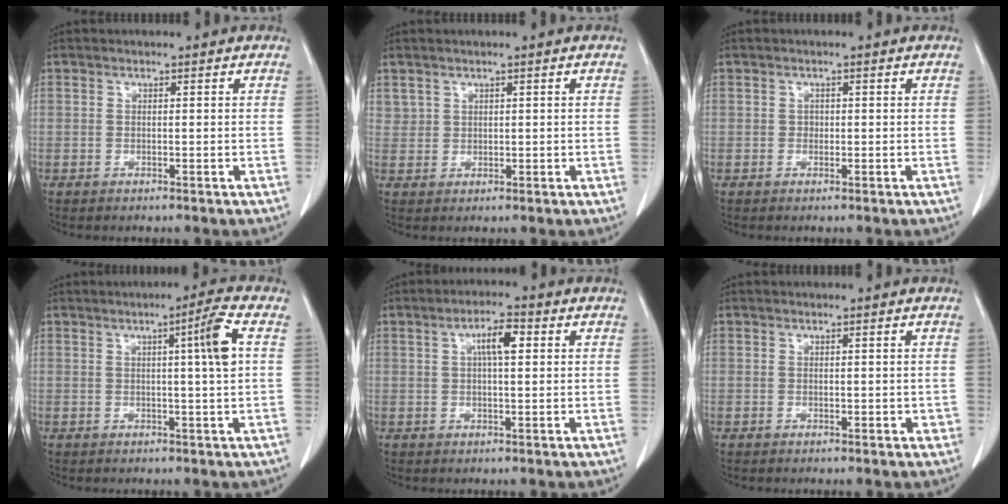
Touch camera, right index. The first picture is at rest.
{"total": 1.8, "force": [1.2, 1.4, 0.1], "torque": [0.007, 0.003, 0.023]}
{"total": 0.7, "force": [-0.1, 0.6, 0.2], "torque": [0.002, 0.003, -0.001]}
{"total": 5.4, "force": [1.0, -1.0, 5.2], "torque": [-0.080, 0.000, 0.016]}
{"total": 4.6, "force": [1.3, 1.1, 4.3], "torque": [-0.076, 0.010, 0.021]}
{"total": 1.1, "force": [-0.1, 0.7, 0.8], "torque": [-0.007, 0.003, 0.002]}